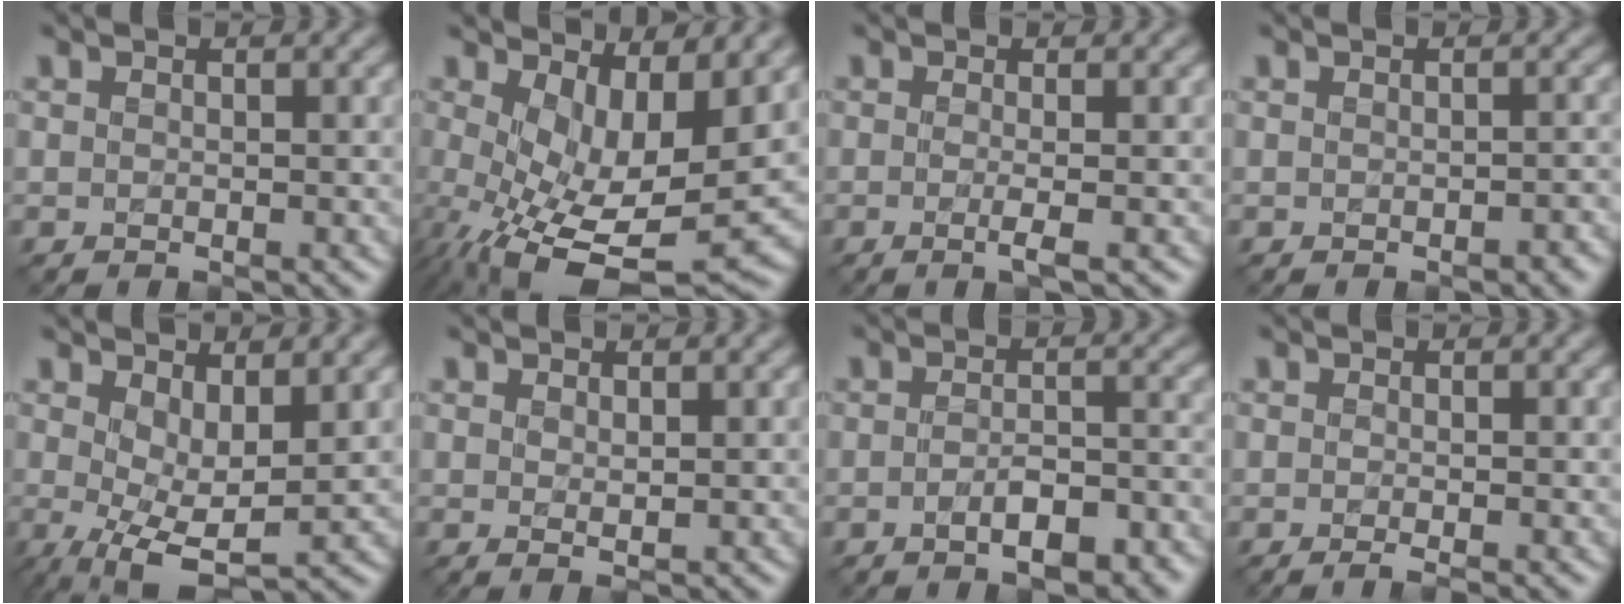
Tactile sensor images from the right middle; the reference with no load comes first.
{"total": 10.7, "force": [-0.6, 4.7, 9.6], "torque": [-0.173, -0.036, 0.004]}
{"total": 1.8, "force": [-0.4, 0.3, 1.7], "torque": [-0.030, -0.007, -0.011]}
{"total": 1.2, "force": [-0.6, 0.5, 0.9], "torque": [-0.019, -0.002, -0.006]}
{"total": 6.0, "force": [0.6, 2.5, 5.4], "torque": [-0.109, -0.012, 0.013]}
{"total": 0.7, "force": [0.4, 0.0, 0.6], "torque": [-0.013, -0.003, 0.009]}
{"total": 4.6, "force": [-2.4, 1.5, 3.6], "torque": [-0.061, 0.001, -0.034]}
{"total": 1.2, "force": [-0.5, 0.2, 1.1], "torque": [-0.017, -0.009, -0.010]}